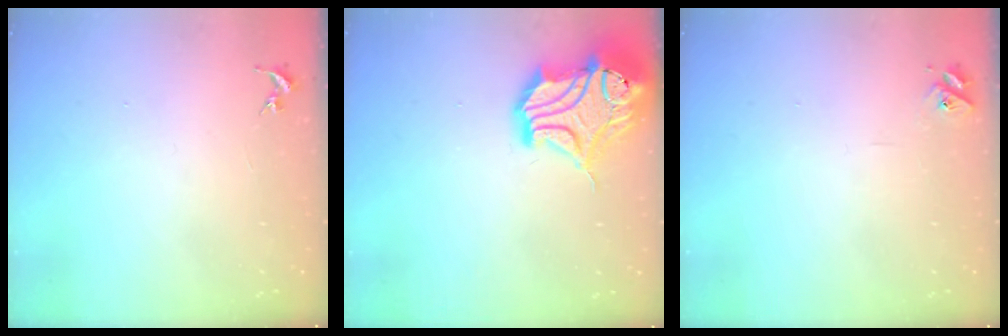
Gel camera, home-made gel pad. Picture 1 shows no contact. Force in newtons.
{"total": 18.4, "press": 18.2, "slide": 2.4}
{"total": 3.2, "press": 3.2, "slide": 0.4}